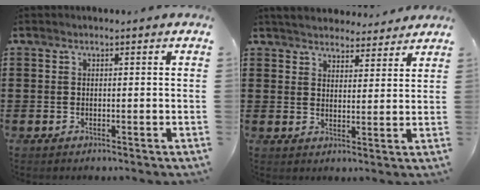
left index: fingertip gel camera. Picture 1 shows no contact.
{"total": 4.1, "force": [4.0, 0.7, 0.4], "torque": [-0.023, -0.016, 0.073]}